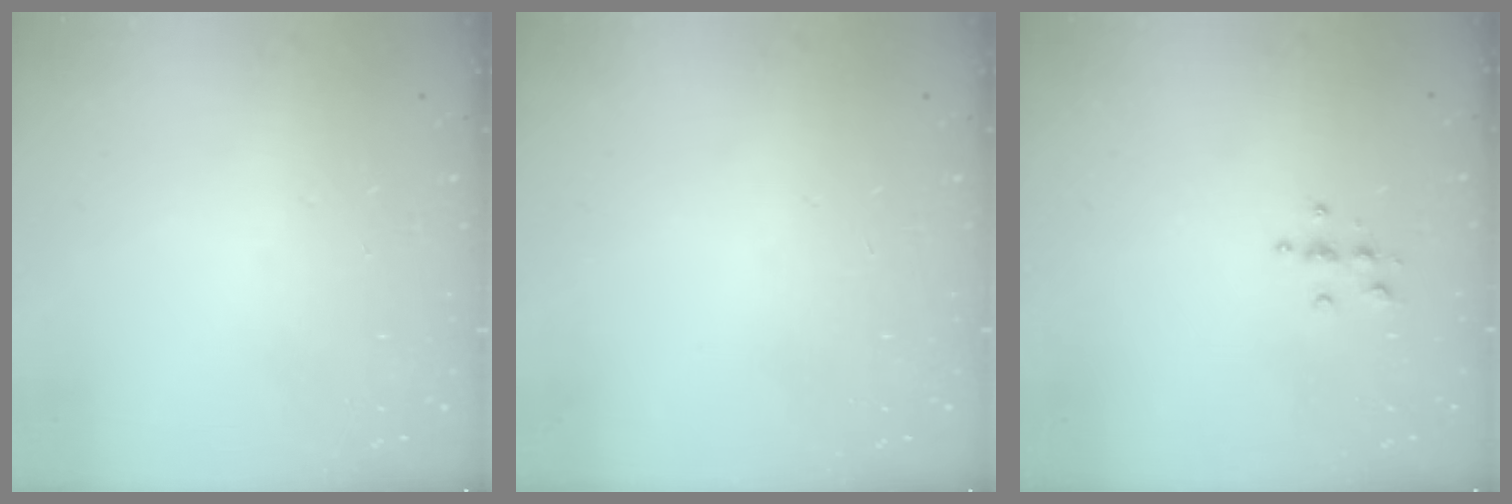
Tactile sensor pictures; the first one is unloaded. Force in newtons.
{"total": 0.0}
{"total": 3.8, "press": 3.8, "slide": 0.4}